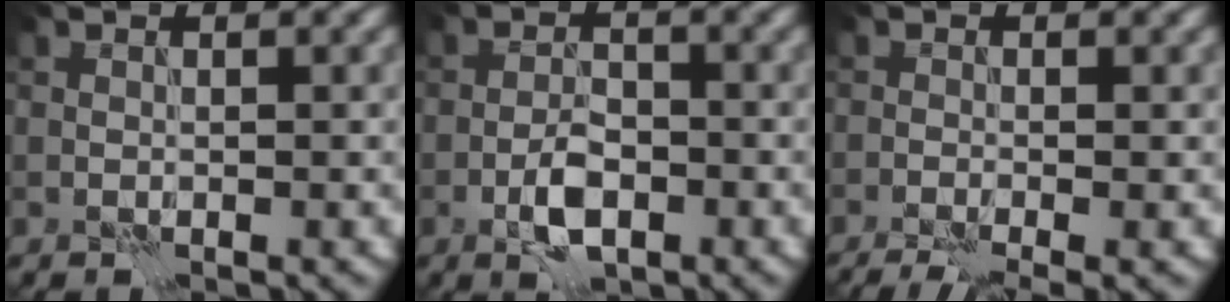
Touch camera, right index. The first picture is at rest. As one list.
[{"total": 3.5, "force": [-1.6, 1.5, 2.6], "torque": [-0.046, 0.003, -0.033]}, {"total": 4.4, "force": [-2.6, 1.2, 3.4], "torque": [-0.046, -0.006, -0.039]}]